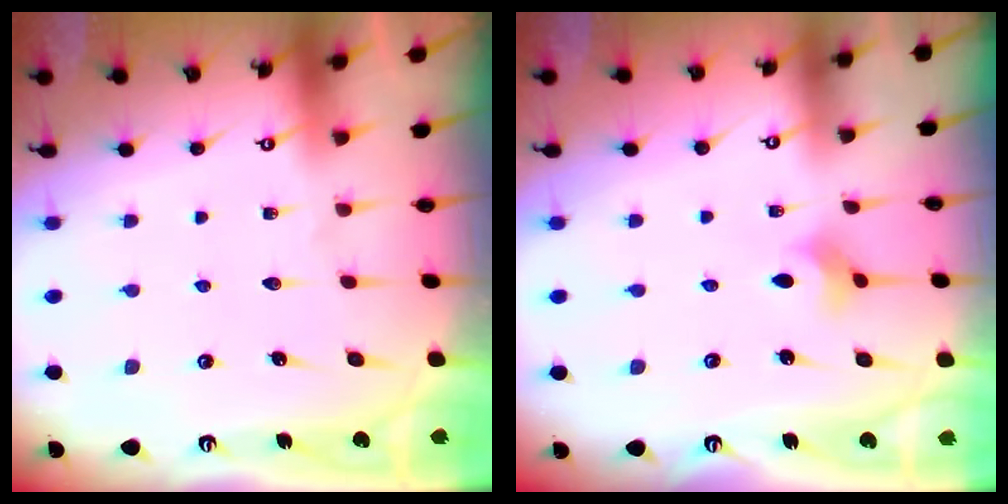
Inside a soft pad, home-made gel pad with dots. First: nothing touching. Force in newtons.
{"total": 2.9, "press": 2.8, "slide": 0.6}